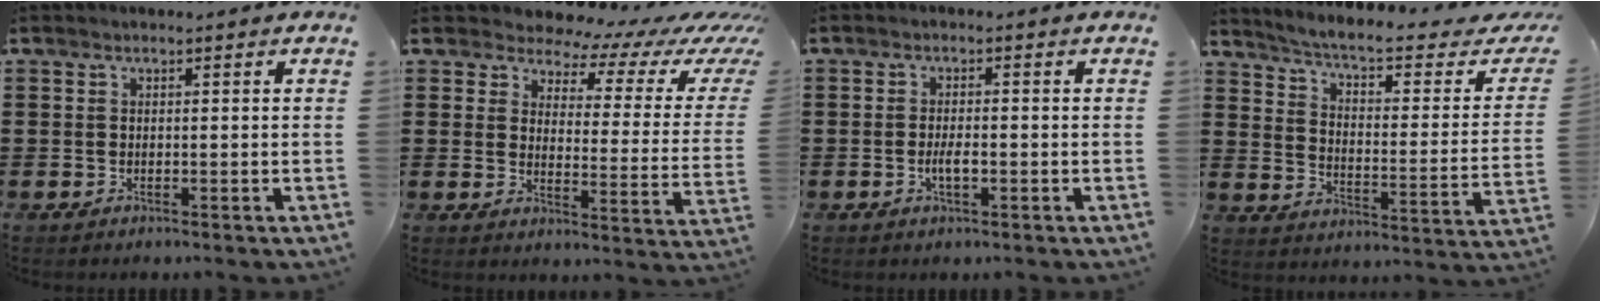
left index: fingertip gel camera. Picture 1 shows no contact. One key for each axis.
{"total": 5.6, "fx": 4.9, "fy": 2.1, "fz": 1.5, "tx": -0.042, "ty": -0.039, "tz": 0.080}
{"total": 2.6, "fx": -0.8, "fy": 0.8, "fz": 2.3, "tx": -0.049, "ty": -0.002, "tz": -0.015}
{"total": 4.9, "fx": 4.0, "fy": 0.0, "fz": 2.8, "tx": -0.075, "ty": -0.034, "tz": 0.062}